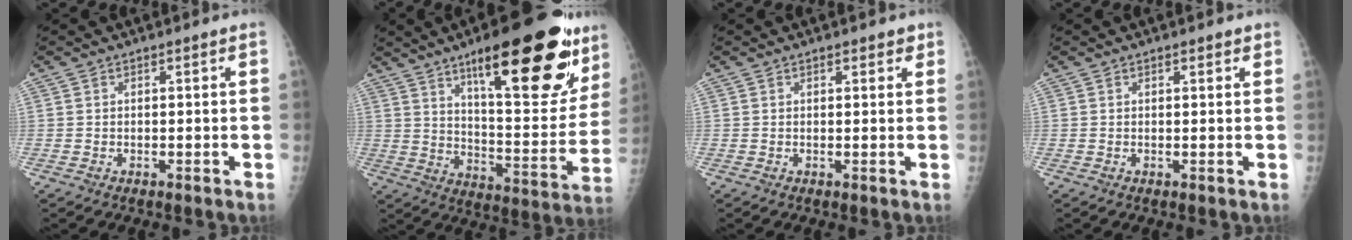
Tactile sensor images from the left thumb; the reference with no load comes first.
{"total": 28.9, "force": [16.3, 8.7, 22.2], "torque": [-0.277, -0.060, 0.245]}
{"total": 2.0, "force": [1.2, 0.9, 1.3], "torque": [-0.008, -0.003, 0.013]}
{"total": 1.2, "force": [0.8, 0.4, 0.9], "torque": [-0.011, -0.002, 0.009]}